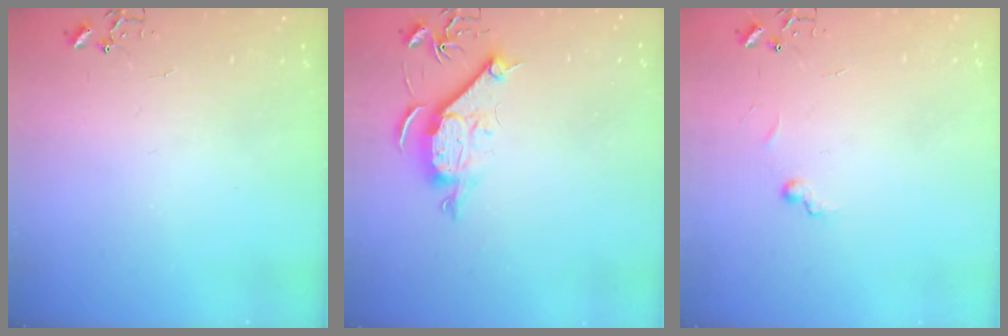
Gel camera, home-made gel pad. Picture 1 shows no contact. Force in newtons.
{"total": 10.4, "press": 10.4, "slide": 0.9}
{"total": 5.6, "press": 5.6, "slide": 0.5}